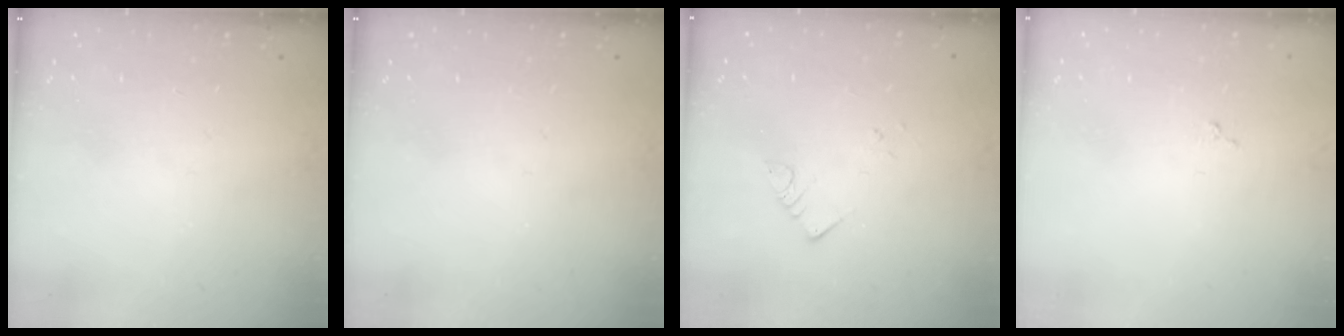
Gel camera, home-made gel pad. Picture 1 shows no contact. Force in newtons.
{"total": 0.0}
{"total": 2.8, "press": 2.8, "slide": 0.2}
{"total": 3.5, "press": 3.5, "slide": 0.1}